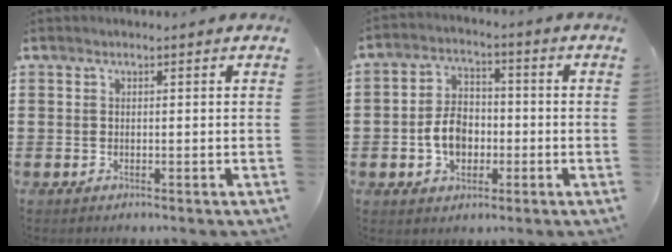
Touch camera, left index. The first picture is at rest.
{"total": 6.5, "force": [-1.5, 4.6, 4.3], "torque": [-0.088, 0.005, -0.033]}